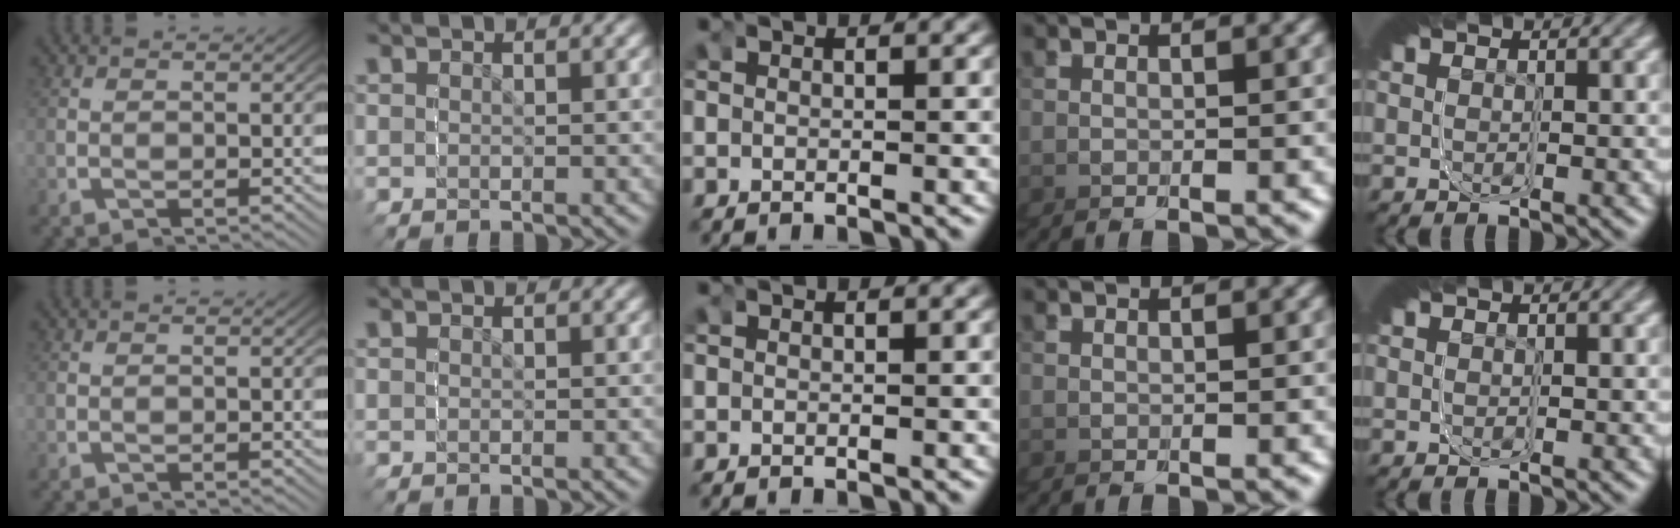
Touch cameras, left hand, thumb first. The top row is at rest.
{"ring": {"total": 0.5, "force": [0.2, 0.5, 0.2], "torque": [-0.002, 0.001, 0.002]}}